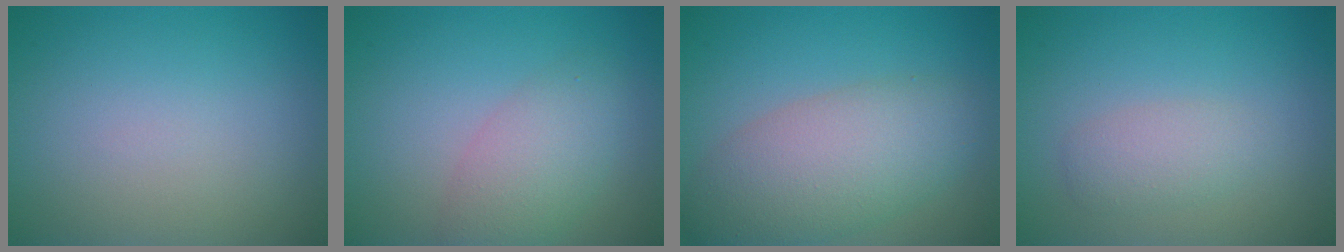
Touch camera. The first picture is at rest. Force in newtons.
{"total": 3.8, "press": 3.8, "slide": 0.2}
{"total": 6.6, "press": 6.6, "slide": 0.5}
{"total": 2.1, "press": 2.1, "slide": 0.1}